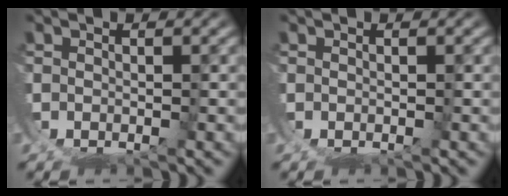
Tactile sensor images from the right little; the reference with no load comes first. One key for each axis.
{"total": 0.0}